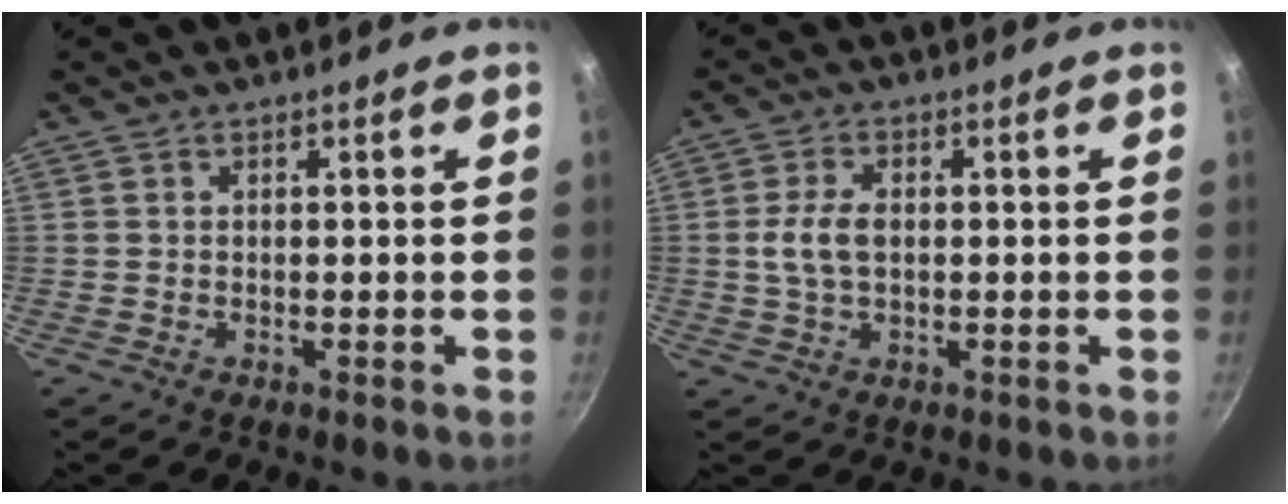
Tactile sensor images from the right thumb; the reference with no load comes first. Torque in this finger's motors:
{"motor_torque": [0.13, 0.93, 0.52, -0.08, 0.03]}